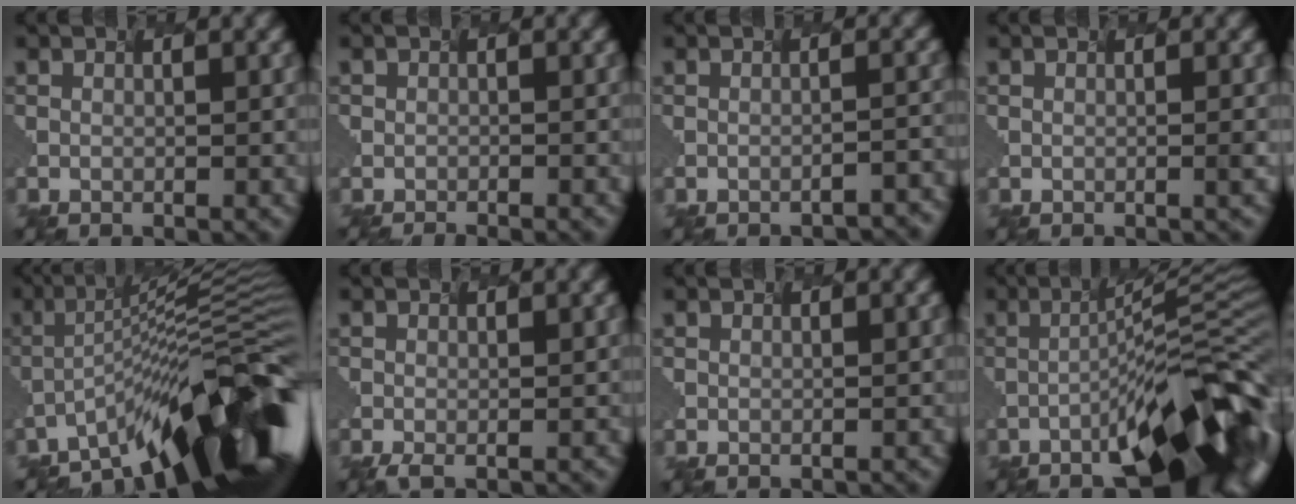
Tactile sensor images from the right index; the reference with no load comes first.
{"total": 2.7, "force": [-2.3, 0.9, 1.2], "torque": [0.007, -0.004, -0.014]}
{"total": 2.9, "force": [-1.9, 0.7, 2.0], "torque": [-0.014, 0.005, -0.018]}
{"total": 1.2, "force": [0.0, 0.5, 1.1], "torque": [-0.005, 0.000, -0.007]}
{"total": 13.2, "force": [-8.1, 2.6, 10.1], "torque": [-0.145, 0.011, -0.131]}
{"total": 1.7, "force": [-1.4, 0.3, 0.9], "torque": [-0.014, 0.002, -0.014]}
{"total": 0.0}
{"total": 15.4, "force": [-6.2, 4.1, 13.5], "torque": [-0.168, 0.012, -0.090]}